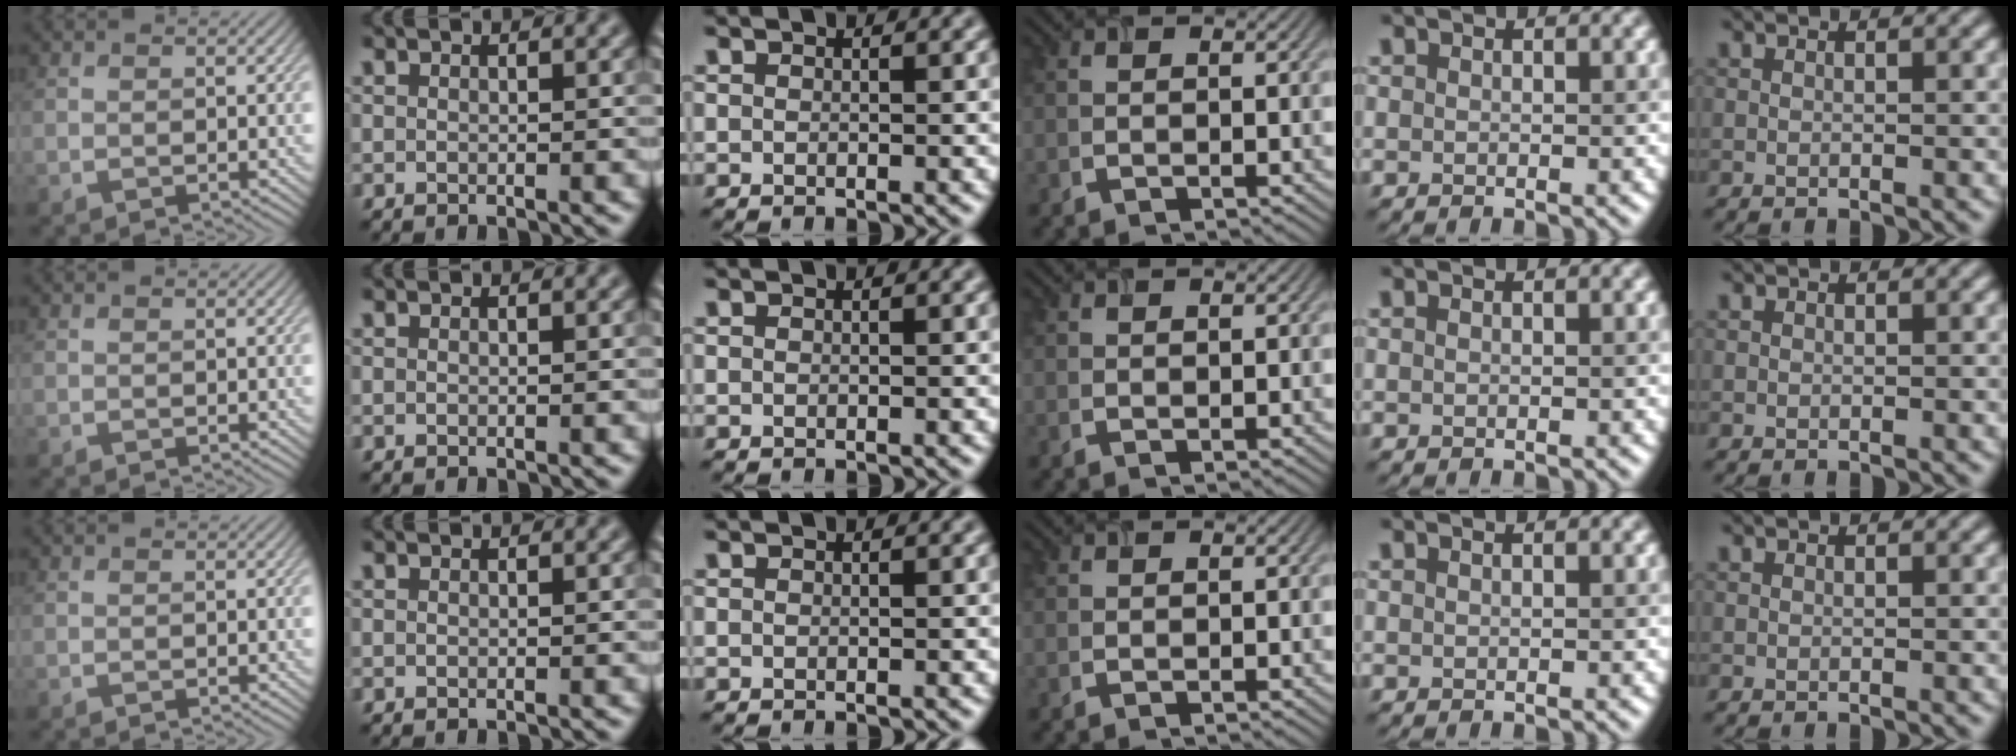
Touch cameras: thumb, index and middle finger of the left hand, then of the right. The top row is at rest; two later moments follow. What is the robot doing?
{"motion": "insert", "object": "airpods case & airpods"}